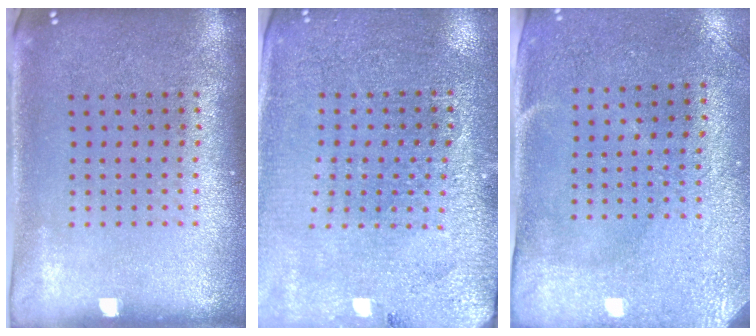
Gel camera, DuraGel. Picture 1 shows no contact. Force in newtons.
{"total": 2.8, "press": 2.8, "slide": 0.2}
{"total": 2.9, "press": 2.4, "slide": 1.6}